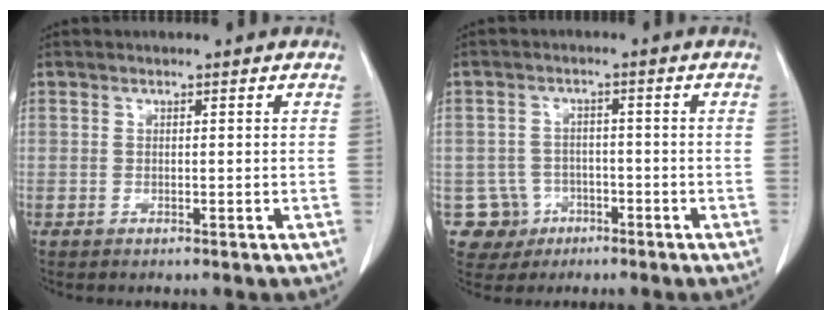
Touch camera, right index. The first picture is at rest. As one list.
[{"total": 5.3, "force": [-2.0, 4.9, -0.1], "torque": [0.002, 0.012, -0.029]}]